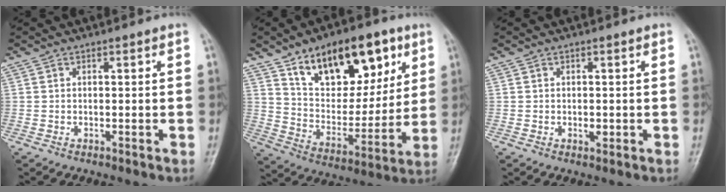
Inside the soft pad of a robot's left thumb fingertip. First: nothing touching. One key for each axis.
{"total": 21.6, "fx": 11.5, "fy": 11.4, "fz": 14.3, "tx": -0.166, "ty": -0.042, "tz": 0.194}
{"total": 1.4, "fx": -0.2, "fy": 0.9, "fz": 1.1, "tx": -0.013, "ty": -0.001, "tz": -0.002}